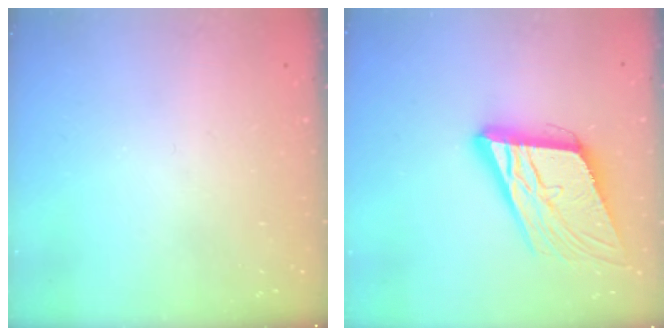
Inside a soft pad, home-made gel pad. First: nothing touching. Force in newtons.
{"total": 17.9, "press": 17.6, "slide": 3.3}